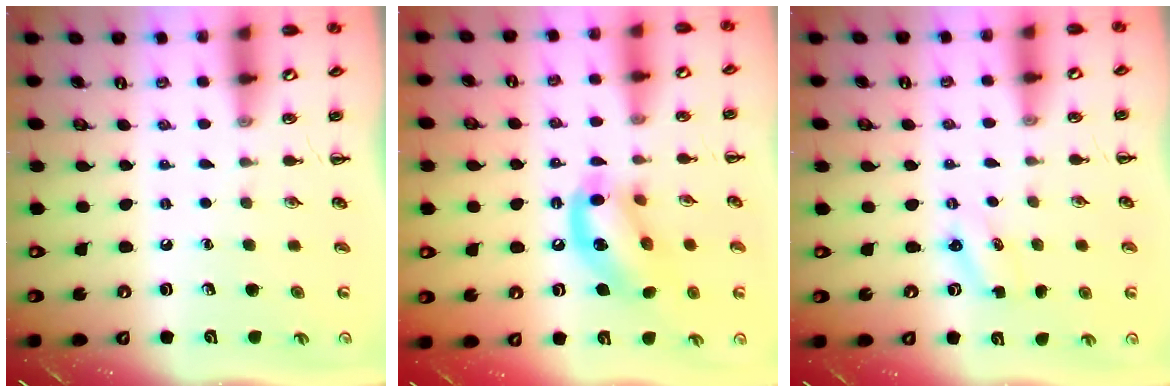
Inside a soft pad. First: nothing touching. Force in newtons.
{"total": 13.0, "press": 12.7, "slide": 2.5}
{"total": 2.3, "press": 2.2, "slide": 0.7}